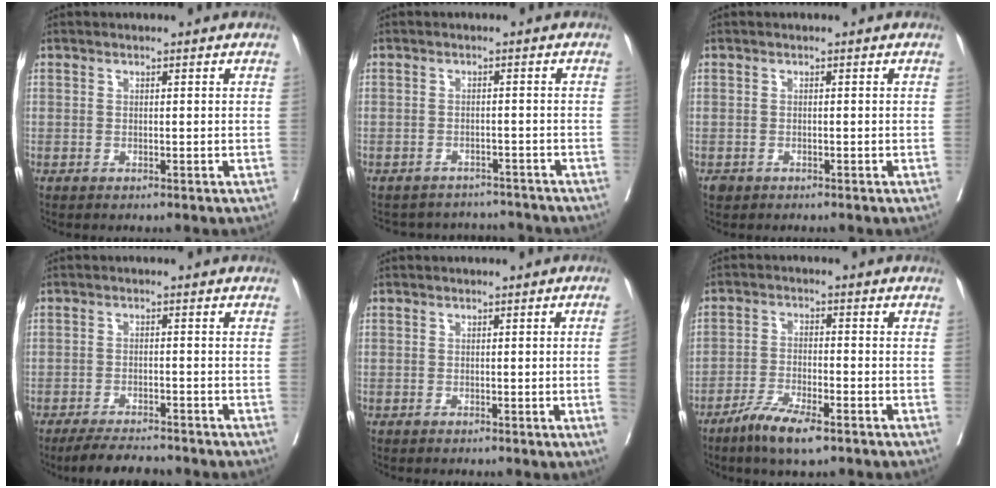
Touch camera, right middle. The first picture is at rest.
{"total": 8.3, "force": [-7.9, 2.5, 0.2], "torque": [-0.003, 0.021, -0.095]}
{"total": 1.0, "force": [-0.7, 0.7, 0.2], "torque": [-0.008, 0.001, -0.012]}
{"total": 6.3, "force": [-5.7, 1.1, 2.4], "torque": [-0.035, -0.014, -0.093]}
{"total": 2.2, "force": [-0.3, -0.6, 2.1], "torque": [-0.026, 0.000, -0.004]}
{"total": 6.9, "force": [-4.7, 1.2, 4.9], "torque": [-0.094, -0.010, -0.083]}